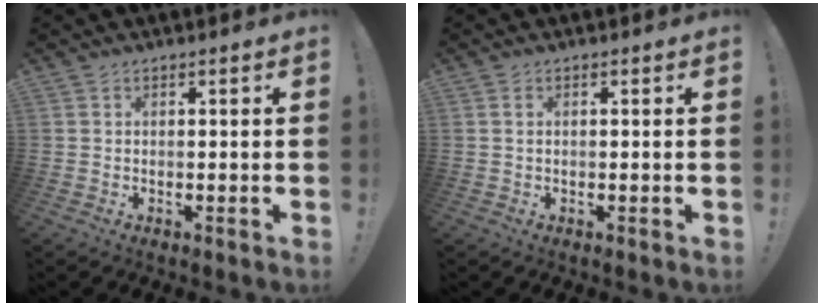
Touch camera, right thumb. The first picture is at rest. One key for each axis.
{"total": 0.8, "fx": 0.4, "fy": 0.3, "fz": 0.6, "tx": -0.016, "ty": 0.003, "tz": 0.007}